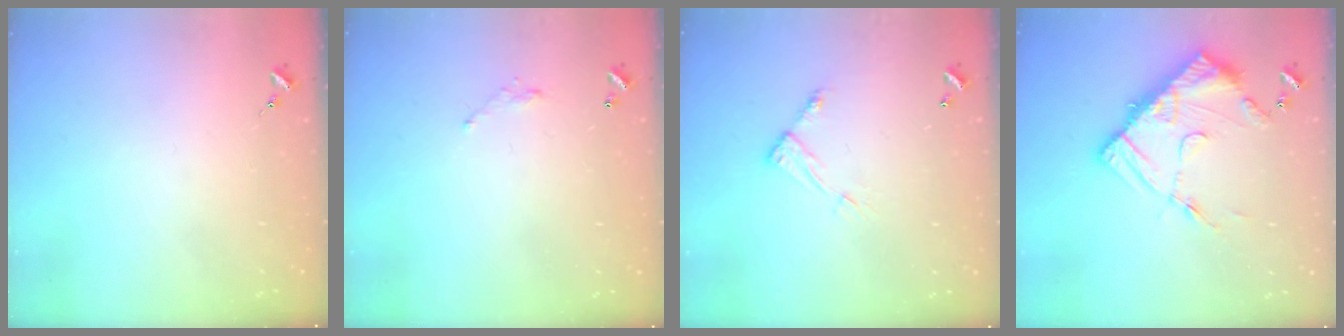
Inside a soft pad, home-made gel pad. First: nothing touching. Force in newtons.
{"total": 5.6, "press": 5.6, "slide": 0.2}
{"total": 7.0, "press": 7.0, "slide": 0.3}
{"total": 16.0, "press": 15.9, "slide": 1.5}